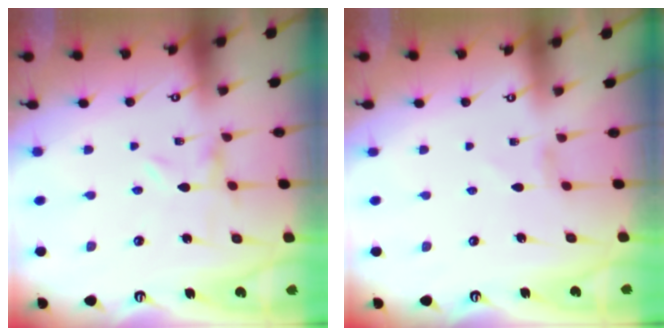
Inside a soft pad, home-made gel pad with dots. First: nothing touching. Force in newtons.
{"total": 1.0, "press": 0.9, "slide": 0.2}